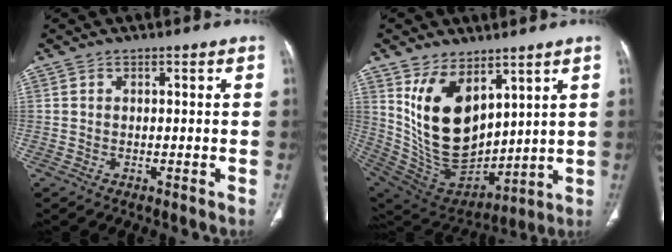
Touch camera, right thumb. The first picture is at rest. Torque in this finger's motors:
{"motor_torque": [-0.91, 2.63, 1.76, 1.01, 0.23]}